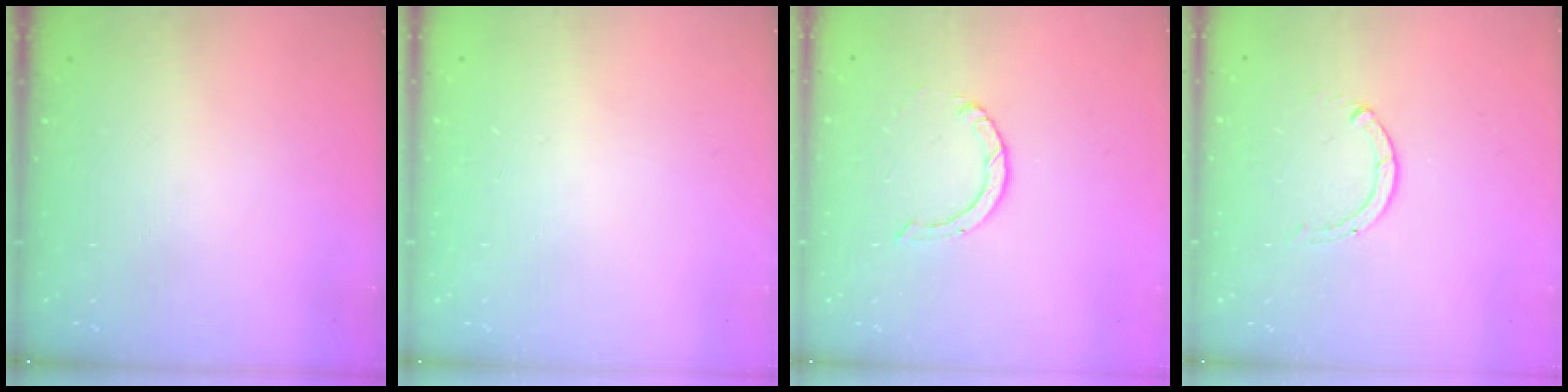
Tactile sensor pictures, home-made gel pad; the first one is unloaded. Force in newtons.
{"total": 2.6, "press": 2.6, "slide": 0.2}
{"total": 0.9, "press": 0.9, "slide": 0.1}
{"total": 0.0}